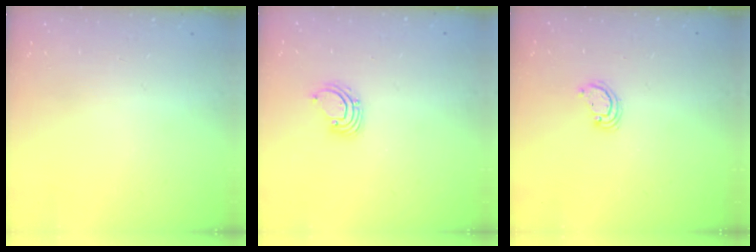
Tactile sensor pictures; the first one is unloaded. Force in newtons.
{"total": 2.2, "press": 2.2, "slide": 0.2}
{"total": 2.6, "press": 2.6, "slide": 0.3}